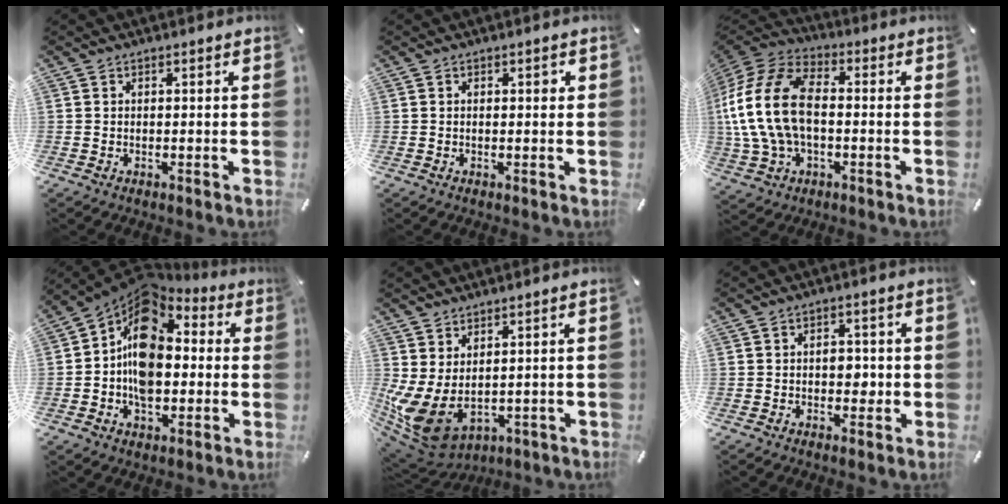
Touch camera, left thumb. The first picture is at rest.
{"total": 1.0, "force": [0.2, 0.5, 0.8], "torque": [-0.009, 0.001, 0.000]}
{"total": 18.5, "force": [-1.5, 12.3, 13.8], "torque": [-0.298, 0.019, -0.030]}
{"total": 14.3, "force": [0.1, 10.6, 9.5], "torque": [-0.179, 0.000, 0.002]}
{"total": 8.2, "force": [-0.4, 5.5, 6.0], "torque": [-0.150, -0.019, -0.003]}
{"total": 3.7, "force": [-0.3, 2.6, 2.6], "torque": [-0.033, 0.003, -0.010]}